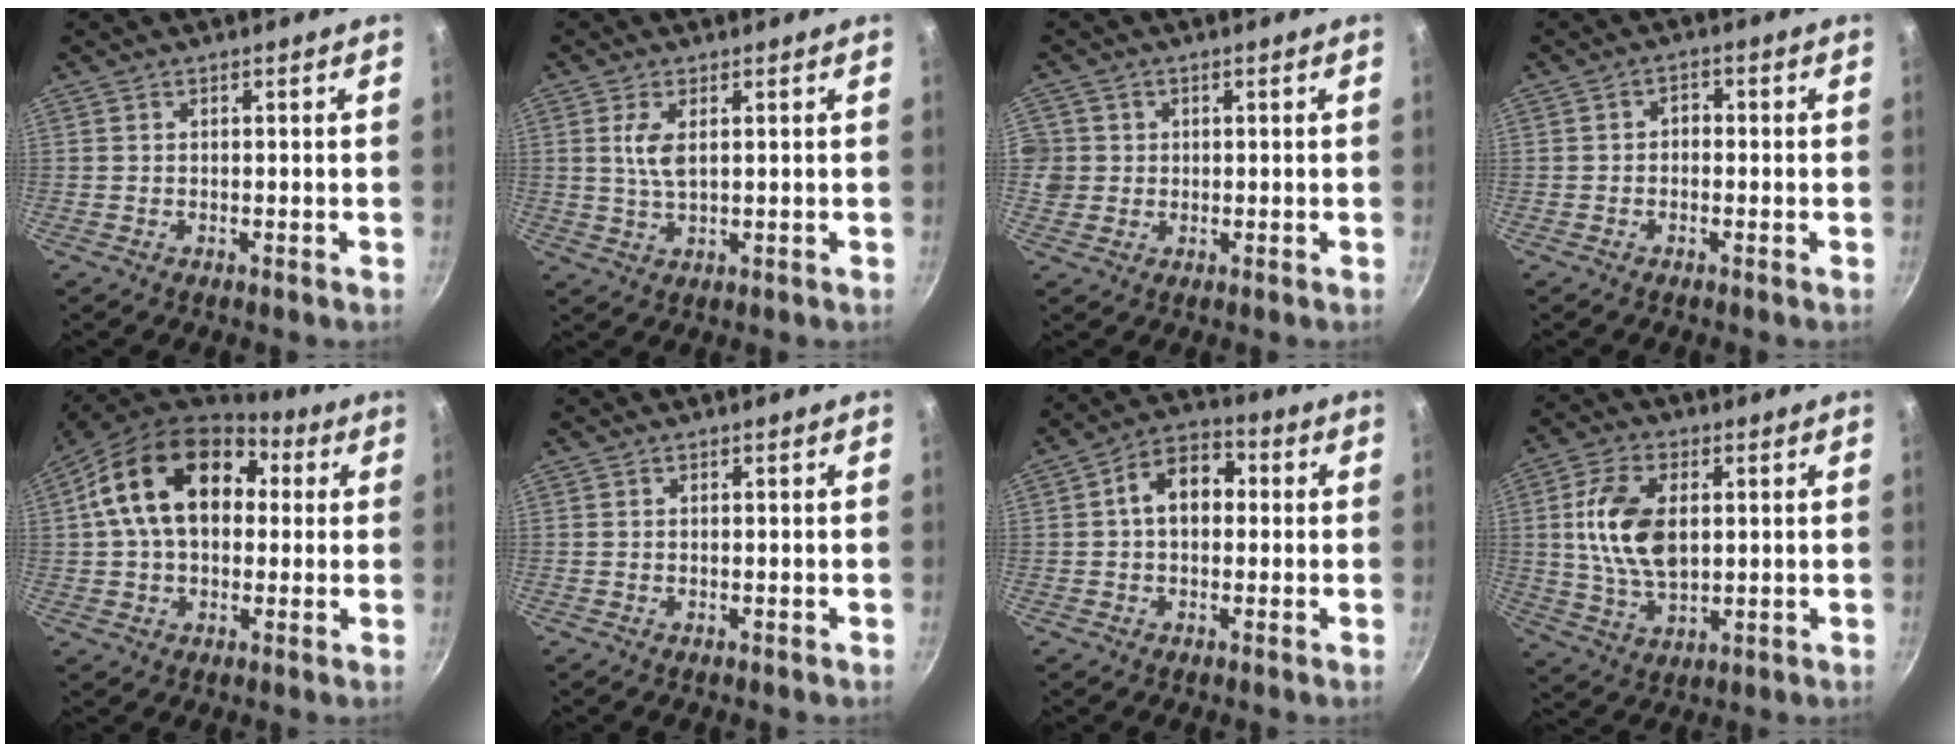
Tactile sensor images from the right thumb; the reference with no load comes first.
{"total": 4.3, "force": [1.1, 1.8, 3.7], "torque": [-0.075, -0.008, 0.022]}
{"total": 4.7, "force": [0.3, 4.5, 1.0], "torque": [0.001, 0.009, 0.005]}
{"total": 2.0, "force": [-0.6, 1.6, 1.1], "torque": [-0.013, 0.012, -0.013]}
{"total": 18.7, "force": [4.1, 12.9, 12.9], "torque": [-0.190, 0.024, 0.055]}
{"total": 0.0}
{"total": 9.4, "force": [0.9, 6.6, 6.6], "torque": [-0.069, 0.027, 0.000]}
{"total": 13.3, "force": [1.9, 7.9, 10.5], "torque": [-0.184, -0.002, 0.037]}